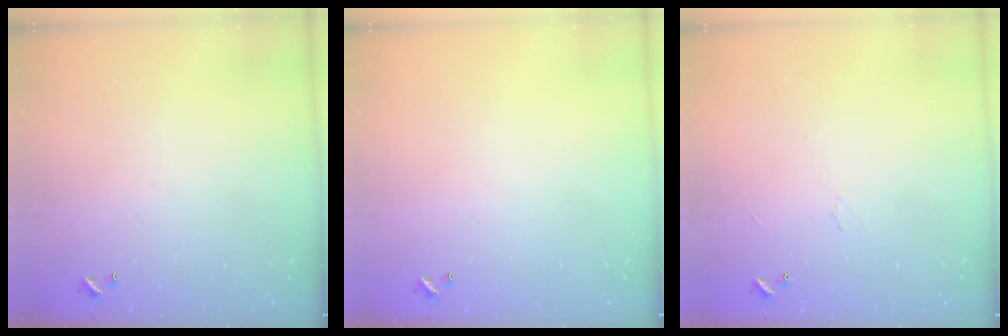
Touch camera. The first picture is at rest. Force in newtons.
{"total": 0.0}
{"total": 2.3, "press": 2.2, "slide": 0.6}